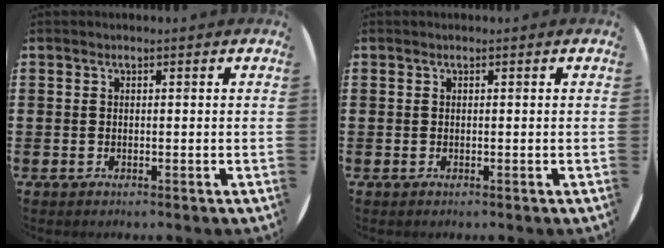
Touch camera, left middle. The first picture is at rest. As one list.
[{"total": 0.0}]